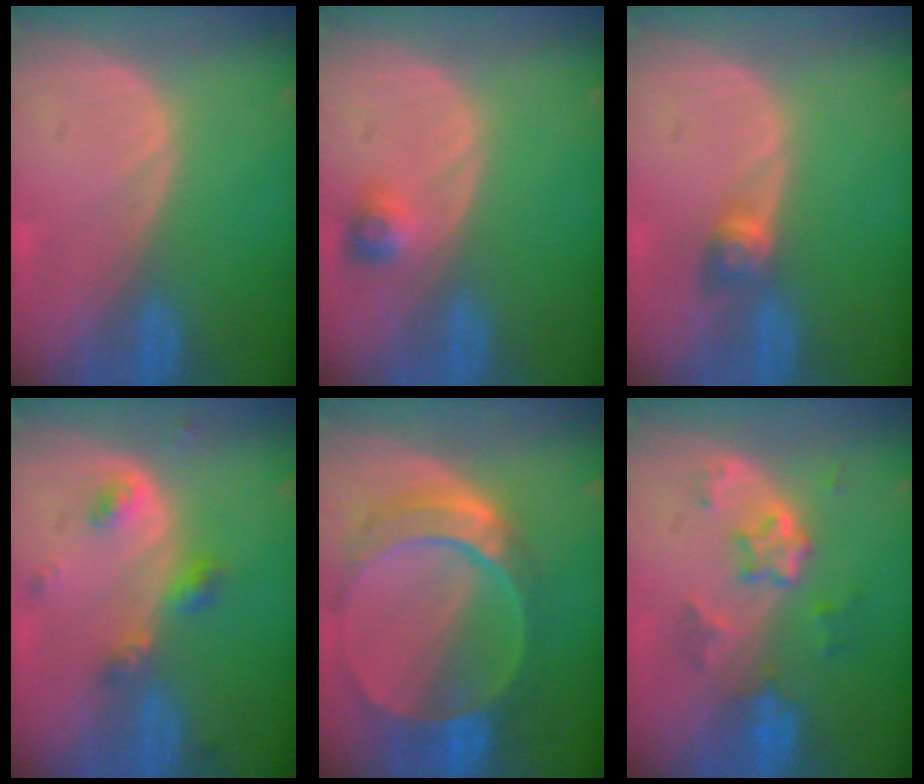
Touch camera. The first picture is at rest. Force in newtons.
{"total": 2.6, "press": 2.4, "slide": 1.0}
{"total": 2.9, "press": 2.5, "slide": 1.5}
{"total": 4.7, "press": 4.2, "slide": 2.1}
{"total": 9.9, "press": 8.5, "slide": 5.0}
{"total": 6.0, "press": 5.4, "slide": 2.6}